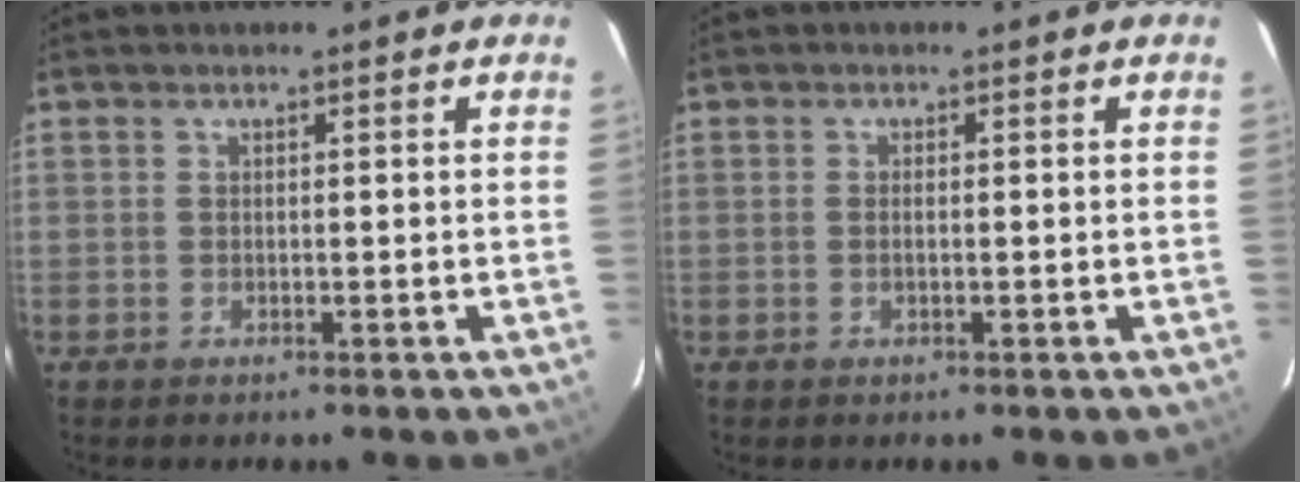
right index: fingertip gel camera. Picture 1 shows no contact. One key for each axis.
{"total": 1.0, "fx": -0.1, "fy": 0.2, "fz": 1.0, "tx": -0.021, "ty": 0.001, "tz": -0.004}